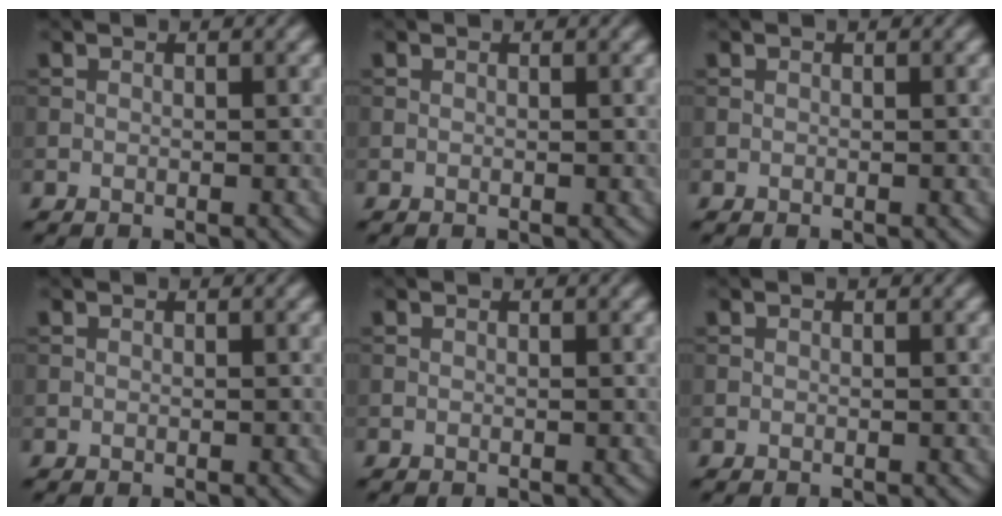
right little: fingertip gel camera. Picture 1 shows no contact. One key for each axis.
{"total": 0.0}
{"total": 0.0}
{"total": 0.0}
{"total": 0.0}
{"total": 0.0}